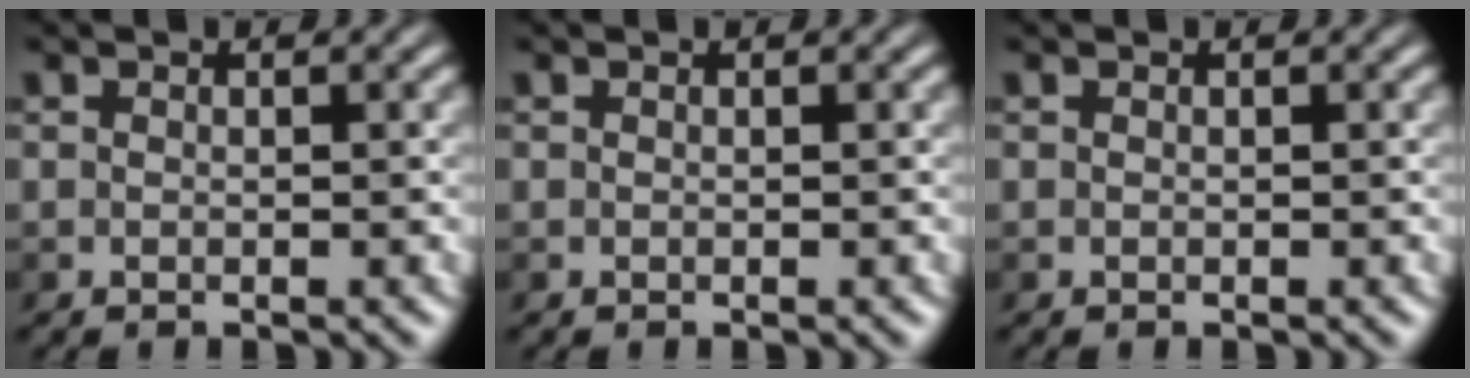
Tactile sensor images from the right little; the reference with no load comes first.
{"total": 0.0}
{"total": 0.0}